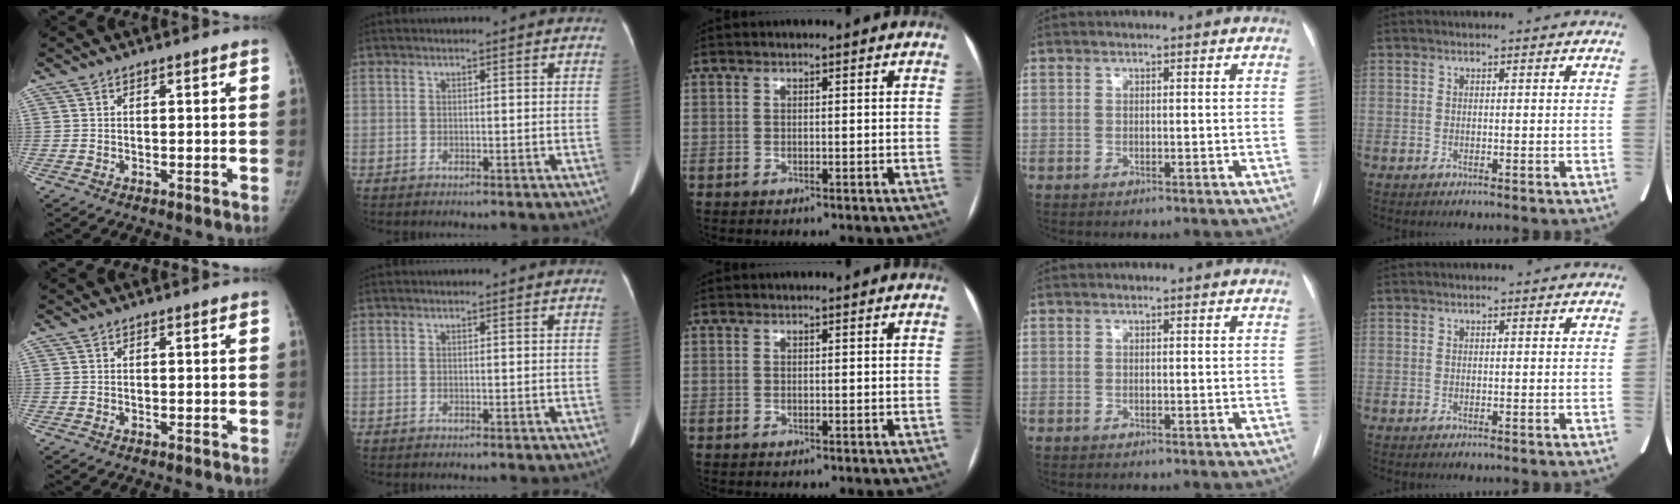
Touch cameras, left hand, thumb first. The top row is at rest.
{}